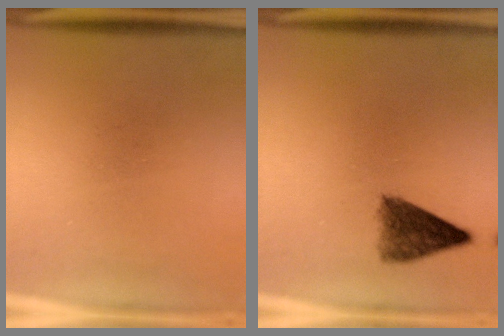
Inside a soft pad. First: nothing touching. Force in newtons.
{"total": 5.2}